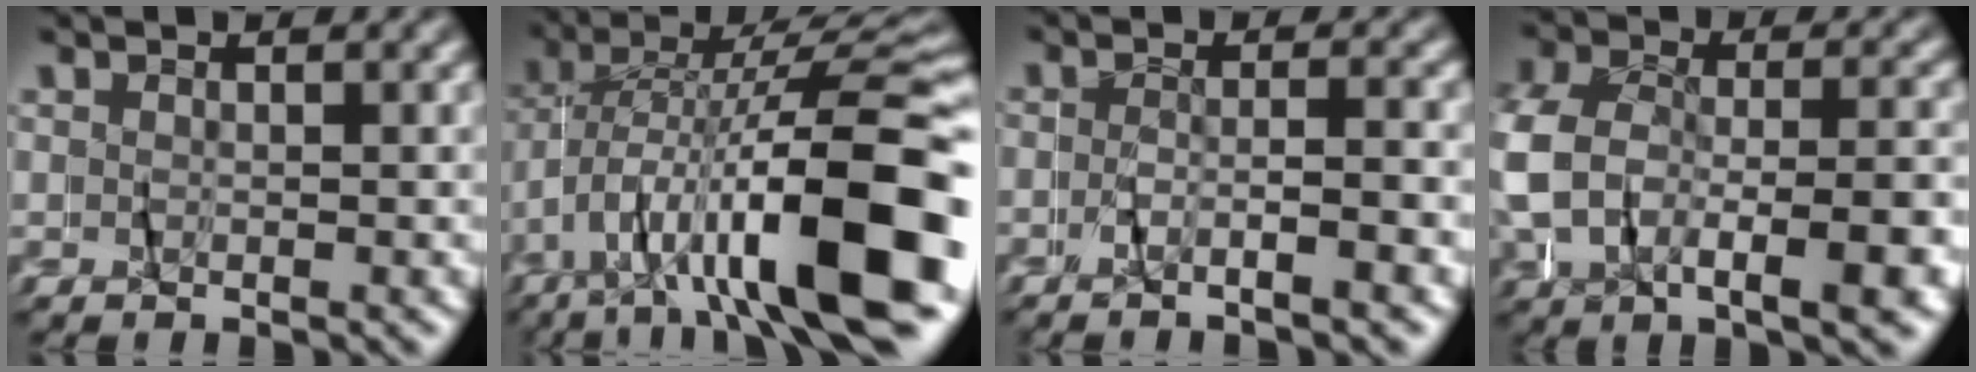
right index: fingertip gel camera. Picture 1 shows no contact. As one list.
[{"total": 14.1, "force": [-6.8, 4.3, 11.5], "torque": [-0.174, -0.018, -0.091]}, {"total": 2.1, "force": [-2.0, 0.3, 0.7], "torque": [-0.021, 0.009, -0.046]}, {"total": 7.3, "force": [-2.0, 4.4, 5.4], "torque": [-0.132, -0.003, -0.038]}]